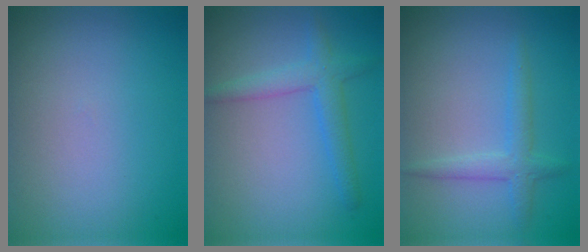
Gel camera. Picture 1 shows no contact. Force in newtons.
{"total": 2.8, "press": 2.8, "slide": 0.2}
{"total": 2.1, "press": 2.1, "slide": 0.1}